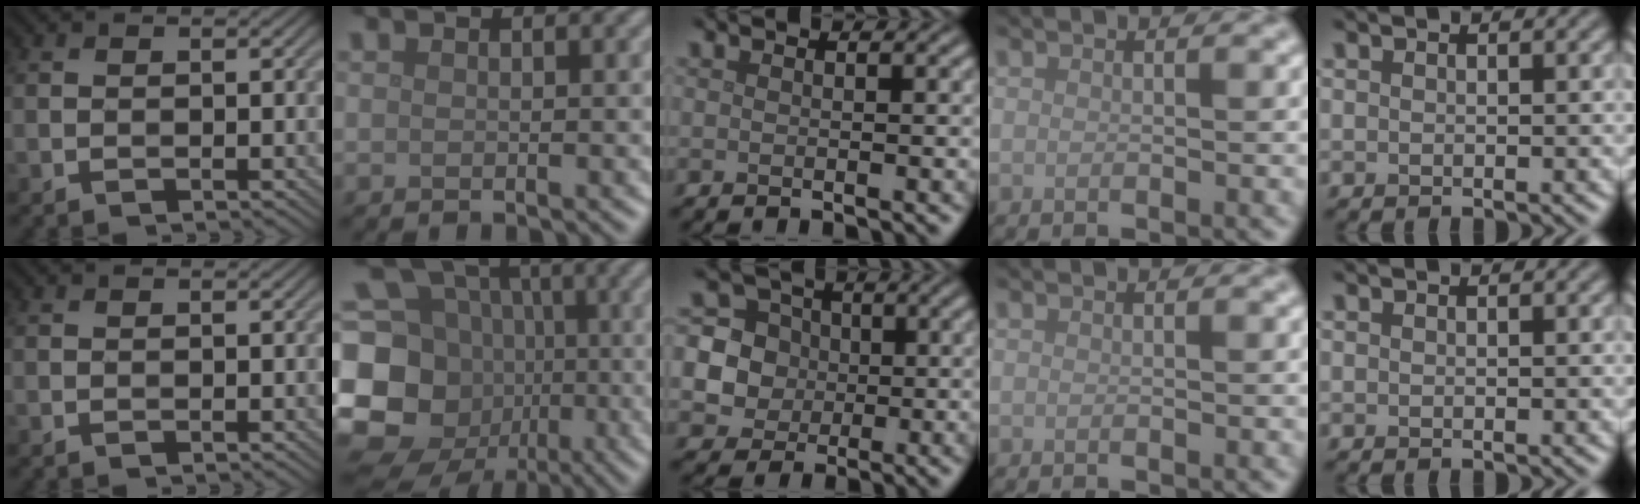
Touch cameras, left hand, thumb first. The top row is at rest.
{"index": {"total": 18.0, "force": [-4.0, 15.8, 7.6], "torque": [-0.209, 0.002, -0.091]}, "middle": {"total": 10.9, "force": [0.9, 10.3, 3.2], "torque": [-0.089, 0.025, 0.014]}}